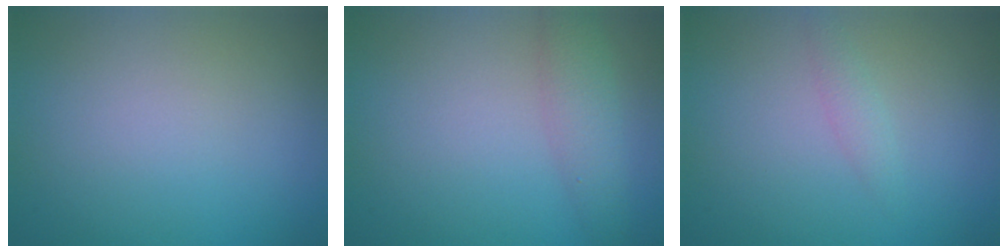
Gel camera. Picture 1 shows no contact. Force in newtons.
{"total": 2.8, "press": 2.8, "slide": 0.1}
{"total": 1.2, "press": 1.2, "slide": 0.0}